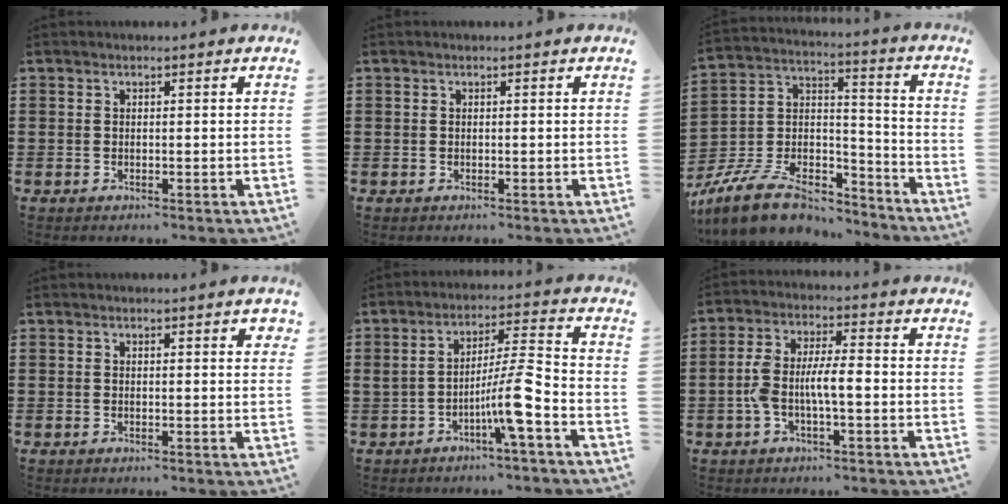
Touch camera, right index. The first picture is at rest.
{"total": 0.0}
{"total": 11.4, "force": [-9.1, 4.0, 5.5], "torque": [-0.118, 0.026, -0.175]}
{"total": 0.9, "force": [0.5, 0.2, 0.7], "torque": [-0.014, 0.003, 0.008]}
{"total": 8.3, "force": [-3.6, 0.4, 7.5], "torque": [-0.139, -0.001, -0.071]}
{"total": 6.0, "force": [-1.3, 1.8, 5.6], "torque": [-0.126, -0.002, -0.033]}